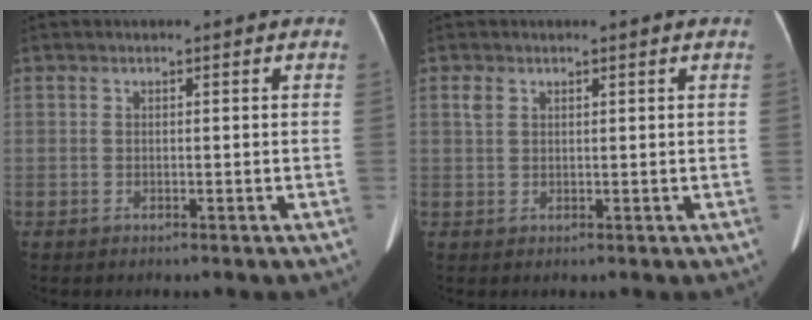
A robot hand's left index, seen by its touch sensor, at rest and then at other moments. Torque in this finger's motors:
{"motor_torque": [0.23, -0.08, 0.13, 0.01]}